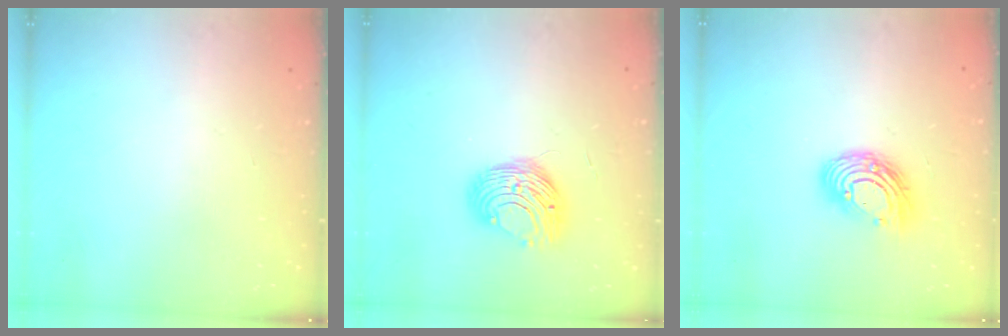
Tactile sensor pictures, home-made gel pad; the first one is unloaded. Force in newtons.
{"total": 9.7, "press": 9.7, "slide": 0.1}
{"total": 11.5, "press": 11.5, "slide": 0.2}